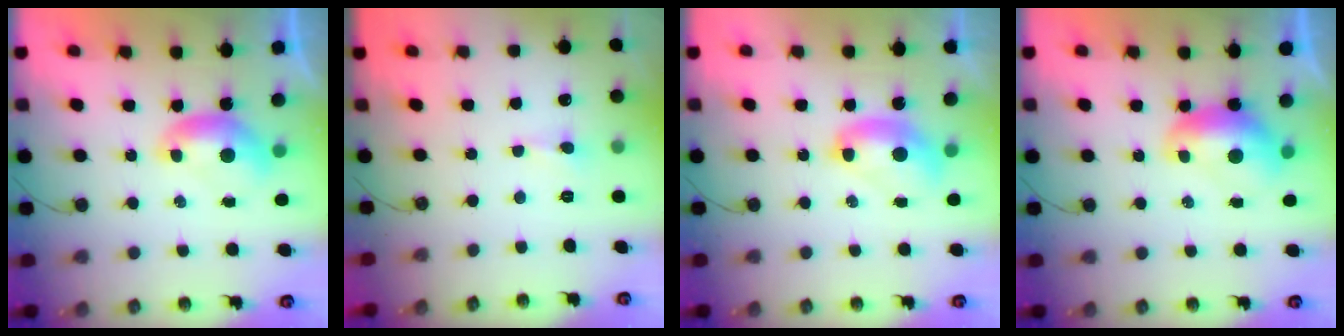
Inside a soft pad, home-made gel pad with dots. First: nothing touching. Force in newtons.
{"total": 1.4, "press": 1.2, "slide": 0.6}
{"total": 2.7, "press": 2.7, "slide": 0.1}
{"total": 1.6, "press": 1.6, "slide": 0.4}